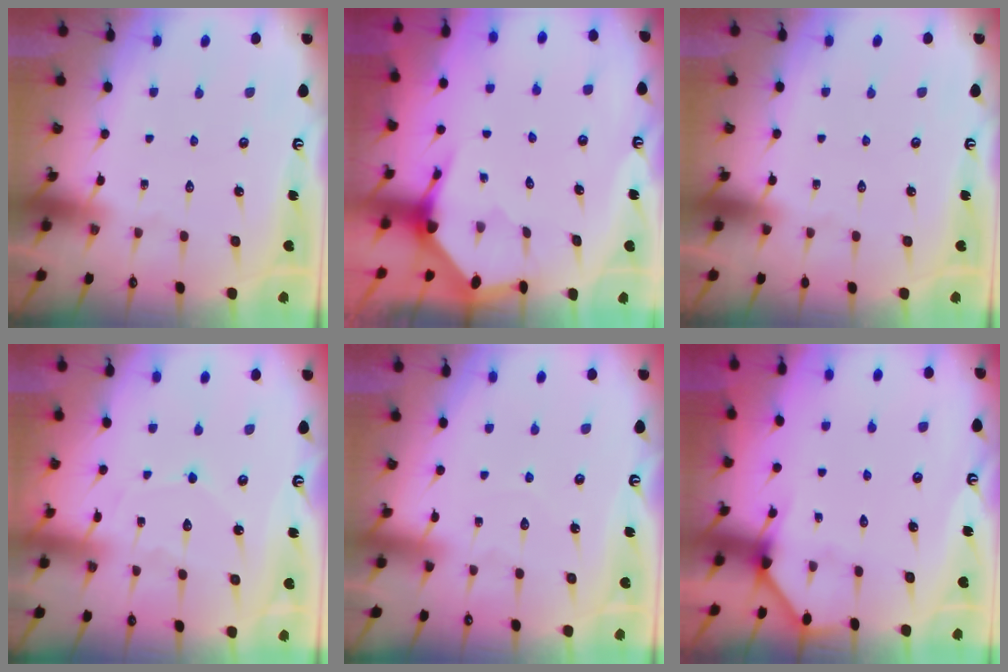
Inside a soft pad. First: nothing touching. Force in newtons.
{"total": 3.5, "press": 3.5, "slide": 0.5}
{"total": 0.0}
{"total": 5.2, "press": 5.2, "slide": 0.5}
{"total": 3.0, "press": 2.9, "slide": 0.3}
{"total": 3.4, "press": 3.4, "slide": 0.2}